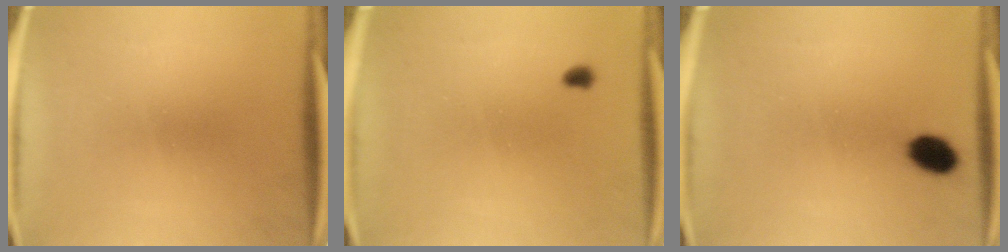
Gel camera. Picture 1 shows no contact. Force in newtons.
{"total": 1.0}
{"total": 5.2}